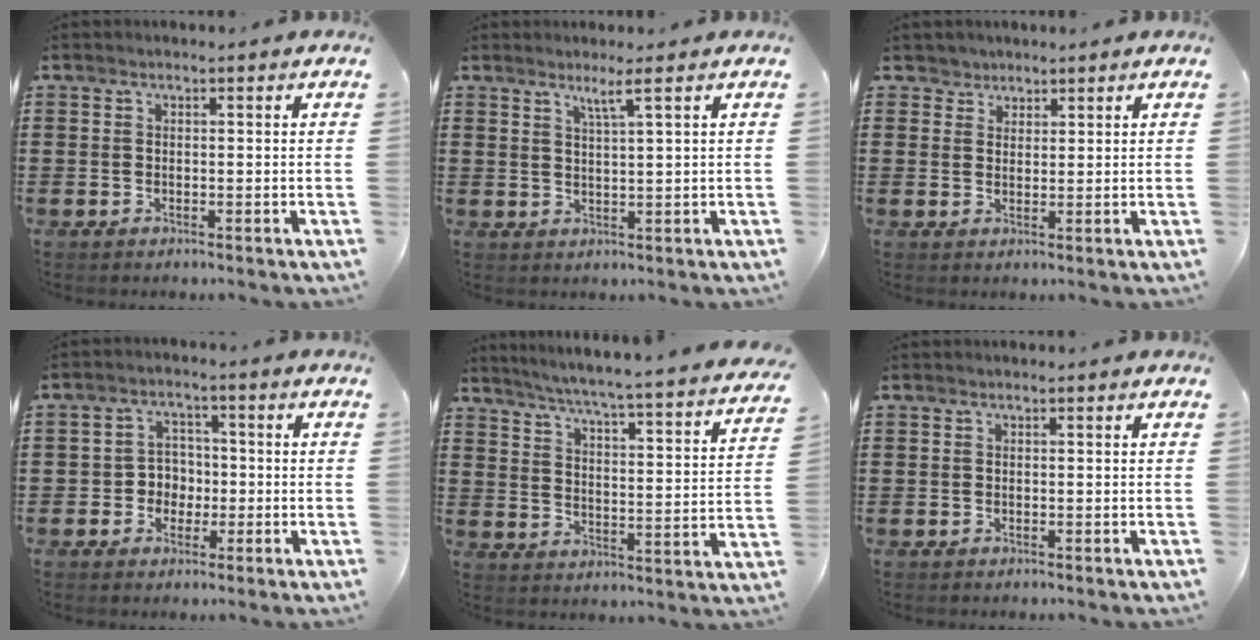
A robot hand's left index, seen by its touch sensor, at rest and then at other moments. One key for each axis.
{"total": 2.5, "fx": 1.7, "fy": -0.4, "fz": 1.8, "tx": -0.038, "ty": -0.004, "tz": 0.028}
{"total": 2.4, "fx": 1.8, "fy": 1.6, "fz": -0.2, "tx": -0.008, "ty": 0.009, "tz": 0.034}
{"total": 3.9, "fx": -1.0, "fy": 3.6, "fz": 1.1, "tx": -0.035, "ty": 0.010, "tz": -0.024}
{"total": 4.6, "fx": 4.1, "fy": -1.0, "fz": 1.9, "tx": -0.059, "ty": -0.044, "tz": 0.058}
{"total": 0.0}